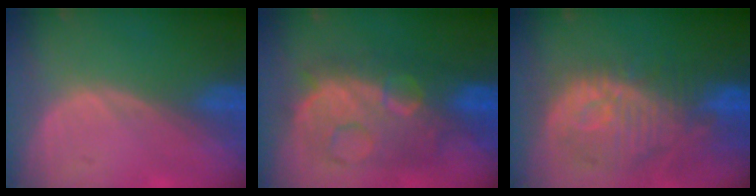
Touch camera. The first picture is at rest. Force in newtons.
{"total": 10.8, "press": 10.8, "slide": 1.0}
{"total": 12.2, "press": 10.9, "slide": 5.4}